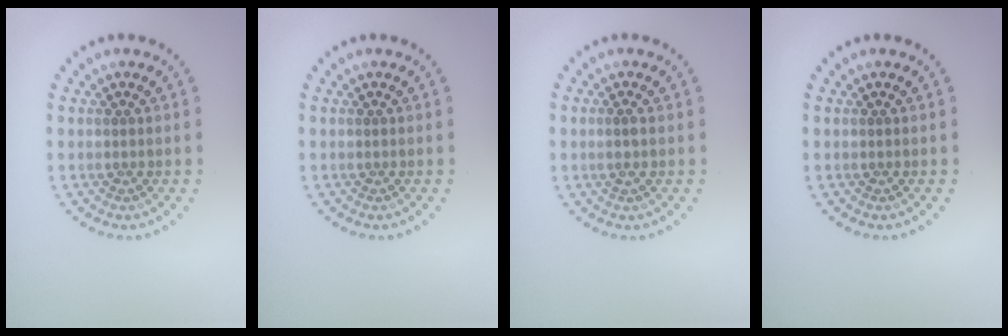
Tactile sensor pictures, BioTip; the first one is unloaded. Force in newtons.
{"total": 0.0}
{"total": 0.9, "press": 0.6, "slide": 0.6}
{"total": 0.0}